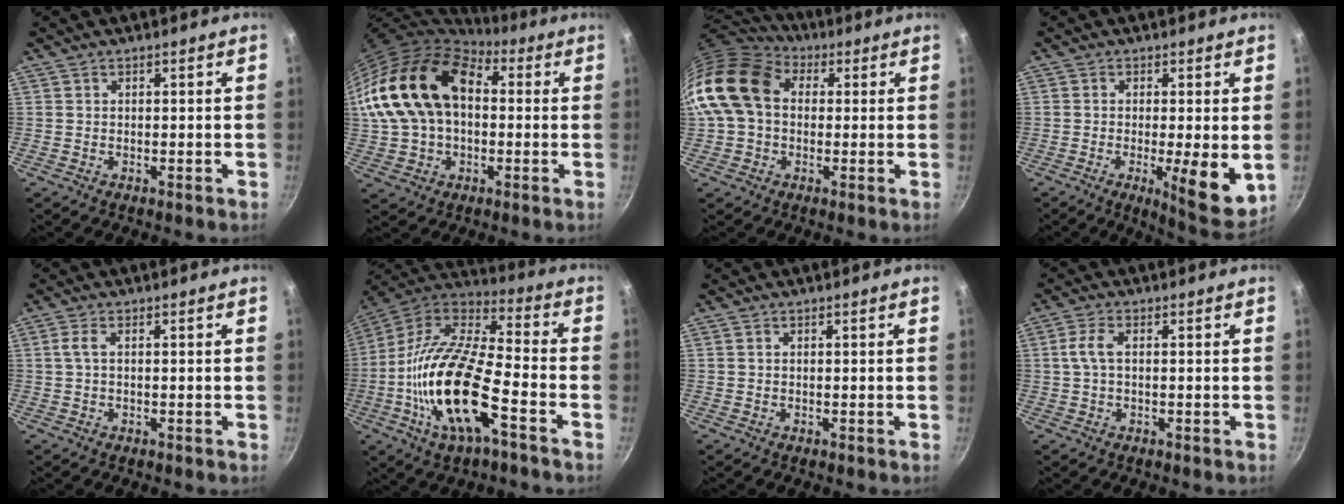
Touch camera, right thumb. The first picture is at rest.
{"total": 21.1, "force": [3.3, 14.1, 15.3], "torque": [-0.280, 0.034, 0.056]}
{"total": 16.2, "force": [2.1, 12.1, 10.5], "torque": [-0.183, 0.031, 0.023]}
{"total": 9.7, "force": [-1.4, 2.2, 9.4], "torque": [-0.126, -0.020, -0.014]}
{"total": 1.8, "force": [0.1, 0.5, 1.8], "torque": [-0.047, 0.005, 0.003]}
{"total": 22.5, "force": [-7.5, 8.4, 19.4], "torque": [-0.367, 0.035, -0.158]}
{"total": 0.0}
{"total": 3.5, "force": [0.3, 1.5, 3.1], "torque": [-0.078, 0.011, 0.002]}